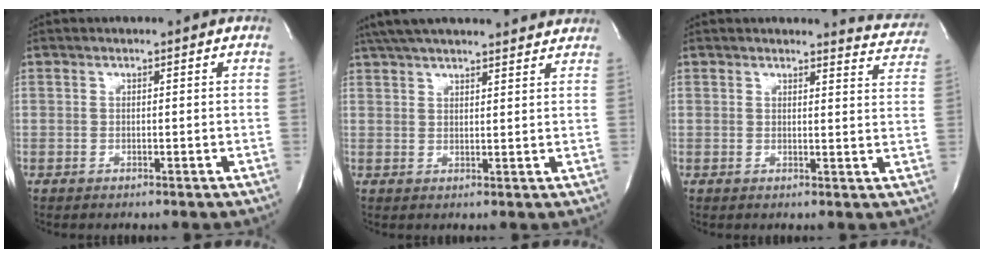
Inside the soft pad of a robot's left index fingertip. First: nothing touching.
{"total": 20.0, "force": [18.0, 2.7, 8.1], "torque": [-0.136, 0.046, 0.248]}
{"total": 6.3, "force": [6.3, 0.8, 0.0], "torque": [0.006, -0.042, 0.046]}